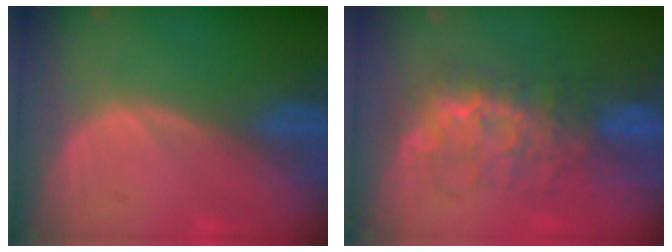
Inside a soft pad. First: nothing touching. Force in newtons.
{"total": 7.8, "press": 7.6, "slide": 1.5}